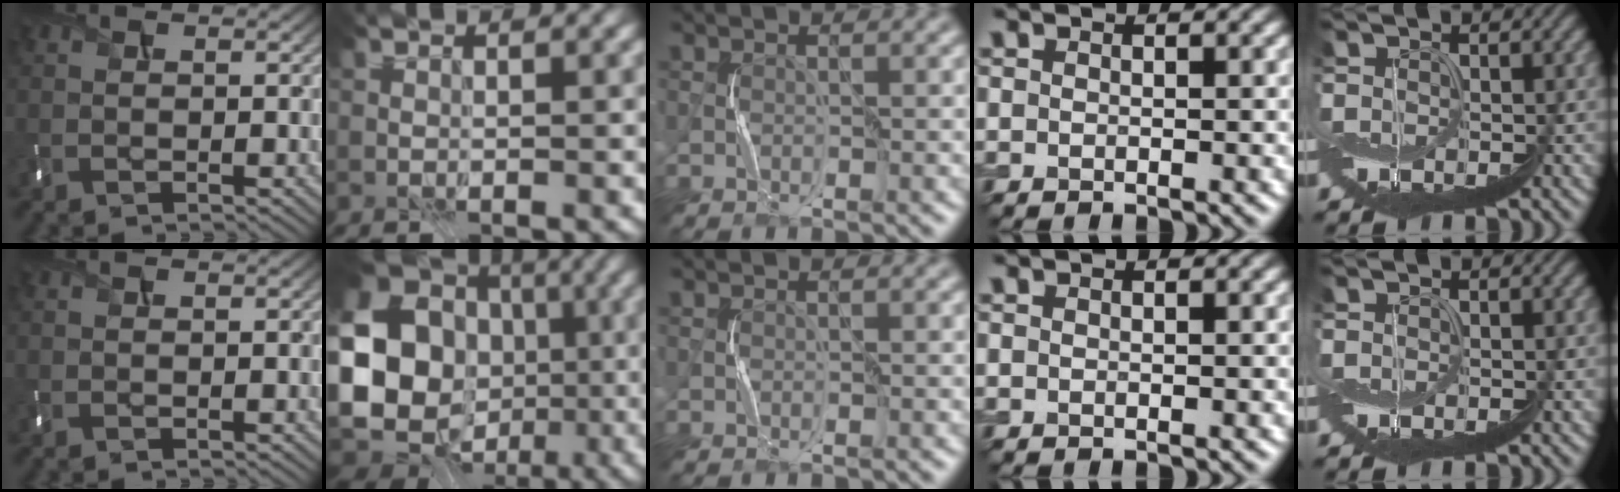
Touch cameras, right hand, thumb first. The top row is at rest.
{"index": {"total": 20.6, "force": [-2.5, 17.5, 10.6], "torque": [-0.221, -0.009, -0.074]}}